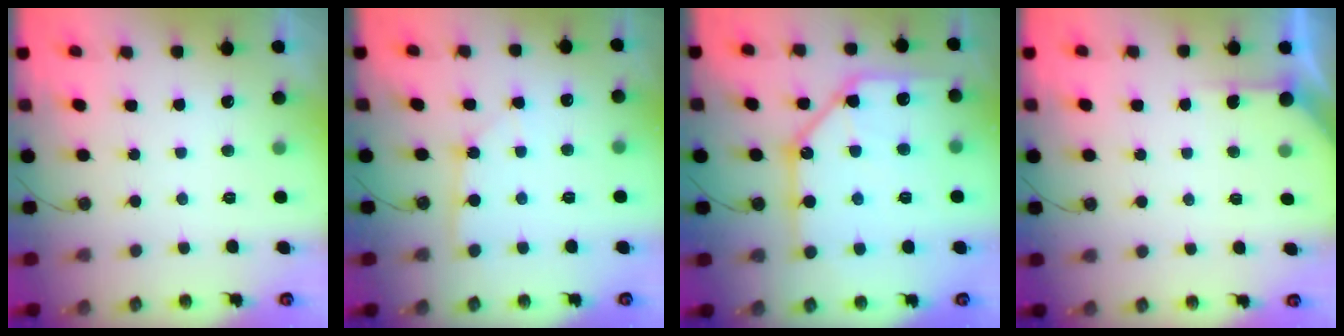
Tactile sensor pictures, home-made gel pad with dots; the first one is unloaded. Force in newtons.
{"total": 2.5, "press": 2.5, "slide": 0.3}
{"total": 17.3, "press": 17.1, "slide": 2.1}
{"total": 3.5, "press": 3.5, "slide": 0.4}